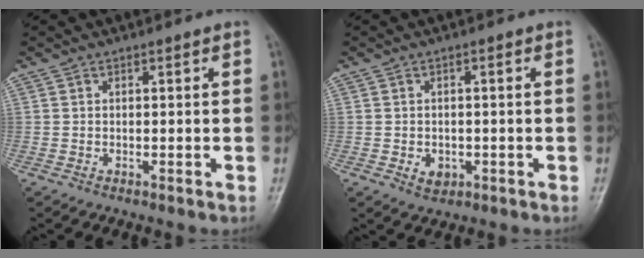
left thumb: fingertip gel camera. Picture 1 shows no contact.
{"total": 3.1, "force": [-0.9, 2.5, 1.7], "torque": [-0.015, 0.001, -0.008]}